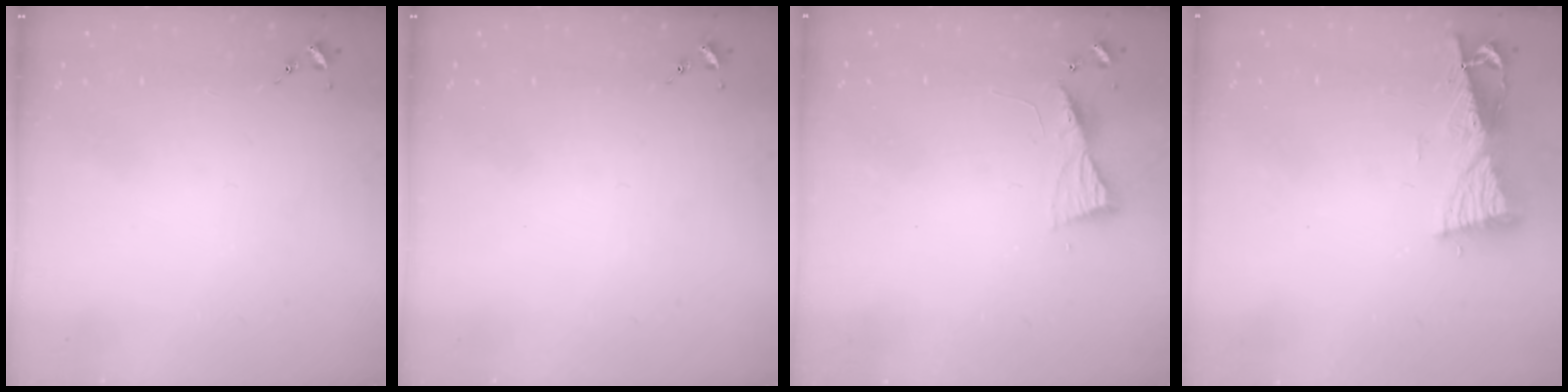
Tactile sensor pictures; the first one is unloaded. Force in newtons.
{"total": 0.0}
{"total": 5.8, "press": 5.8, "slide": 0.5}
{"total": 8.9, "press": 8.9, "slide": 1.1}